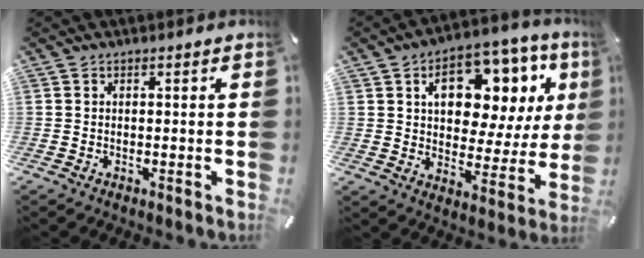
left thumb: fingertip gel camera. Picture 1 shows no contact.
{"total": 15.7, "force": [7.3, 9.7, 9.9], "torque": [-0.146, -0.039, 0.123]}